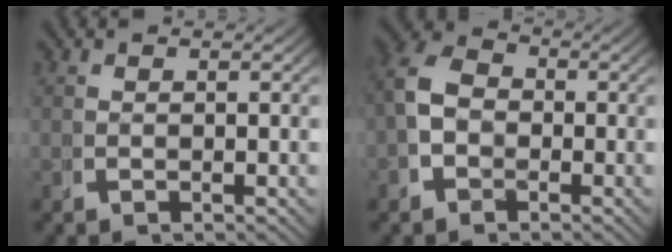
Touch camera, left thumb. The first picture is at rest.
{"total": 5.0, "force": [-0.2, 4.1, 2.8], "torque": [-0.055, -0.002, -0.013]}